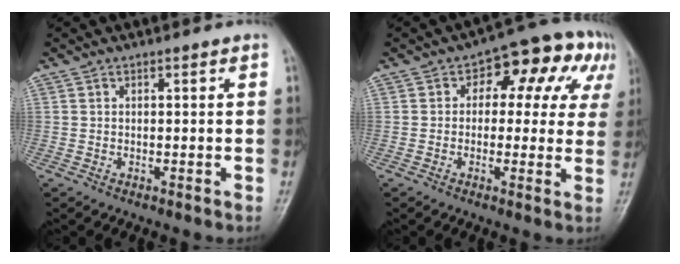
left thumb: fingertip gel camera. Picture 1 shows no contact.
{"total": 12.4, "force": [3.7, 7.9, 8.8], "torque": [-0.039, 0.030, 0.035]}